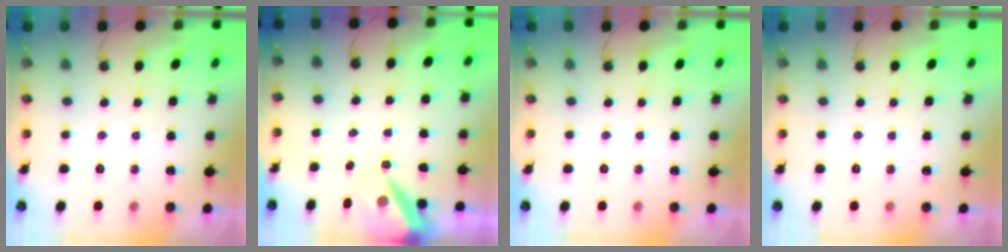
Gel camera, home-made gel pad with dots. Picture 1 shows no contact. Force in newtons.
{"total": 8.8, "press": 8.8, "slide": 1.1}
{"total": 0.0}
{"total": 0.0}